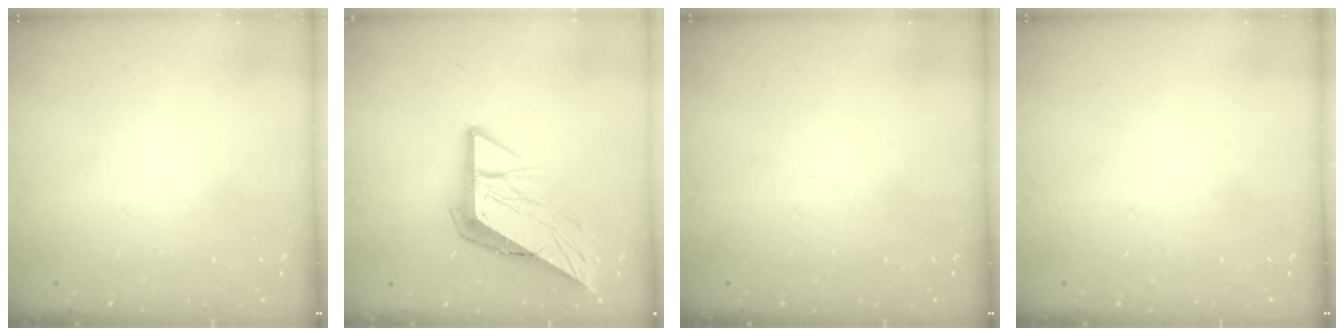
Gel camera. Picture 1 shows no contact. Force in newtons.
{"total": 11.7, "press": 11.6, "slide": 1.4}
{"total": 0.0}
{"total": 0.0}